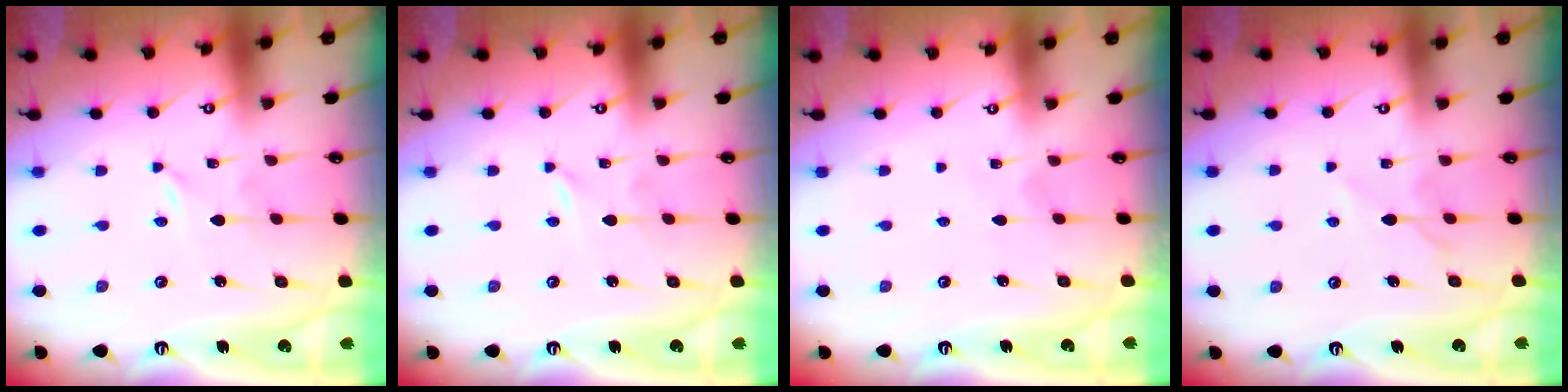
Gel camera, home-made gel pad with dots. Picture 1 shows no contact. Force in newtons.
{"total": 0.0}
{"total": 2.6, "press": 2.6, "slide": 0.2}
{"total": 5.3, "press": 5.2, "slide": 0.7}